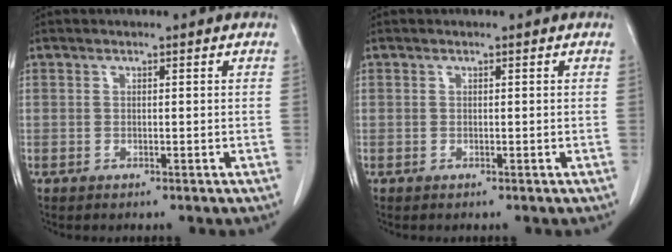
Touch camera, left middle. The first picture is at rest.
{"total": 0.0}